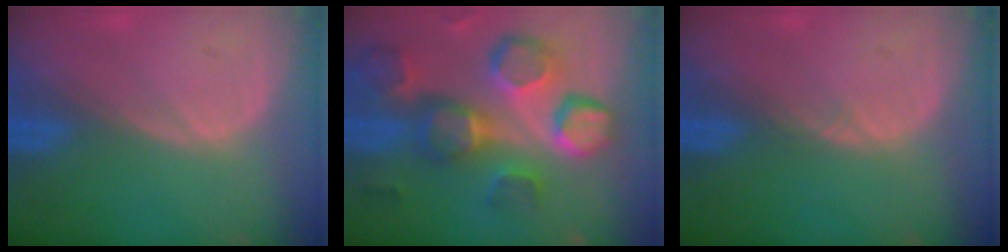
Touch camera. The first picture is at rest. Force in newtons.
{"total": 12.8, "press": 11.2, "slide": 6.2}
{"total": 0.5, "press": 0.5, "slide": 0.1}